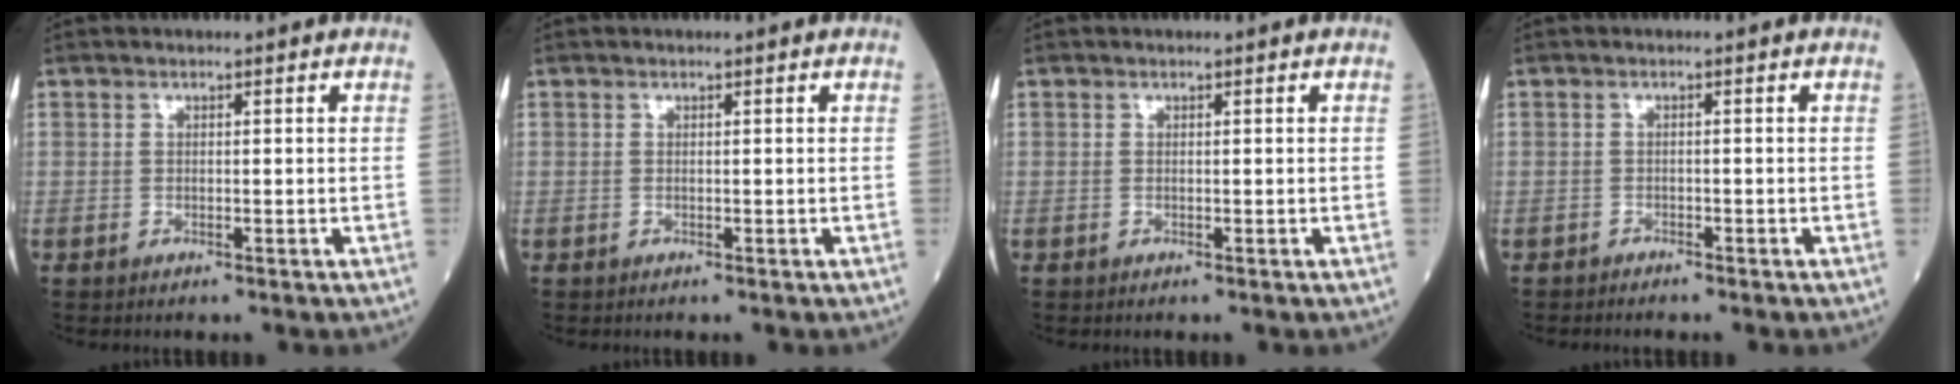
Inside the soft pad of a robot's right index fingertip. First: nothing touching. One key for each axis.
{"total": 0.0}
{"total": 0.0}
{"total": 1.5, "fx": -1.4, "fy": 0.4, "fz": 0.5, "tx": -0.011, "ty": -0.001, "tz": -0.018}